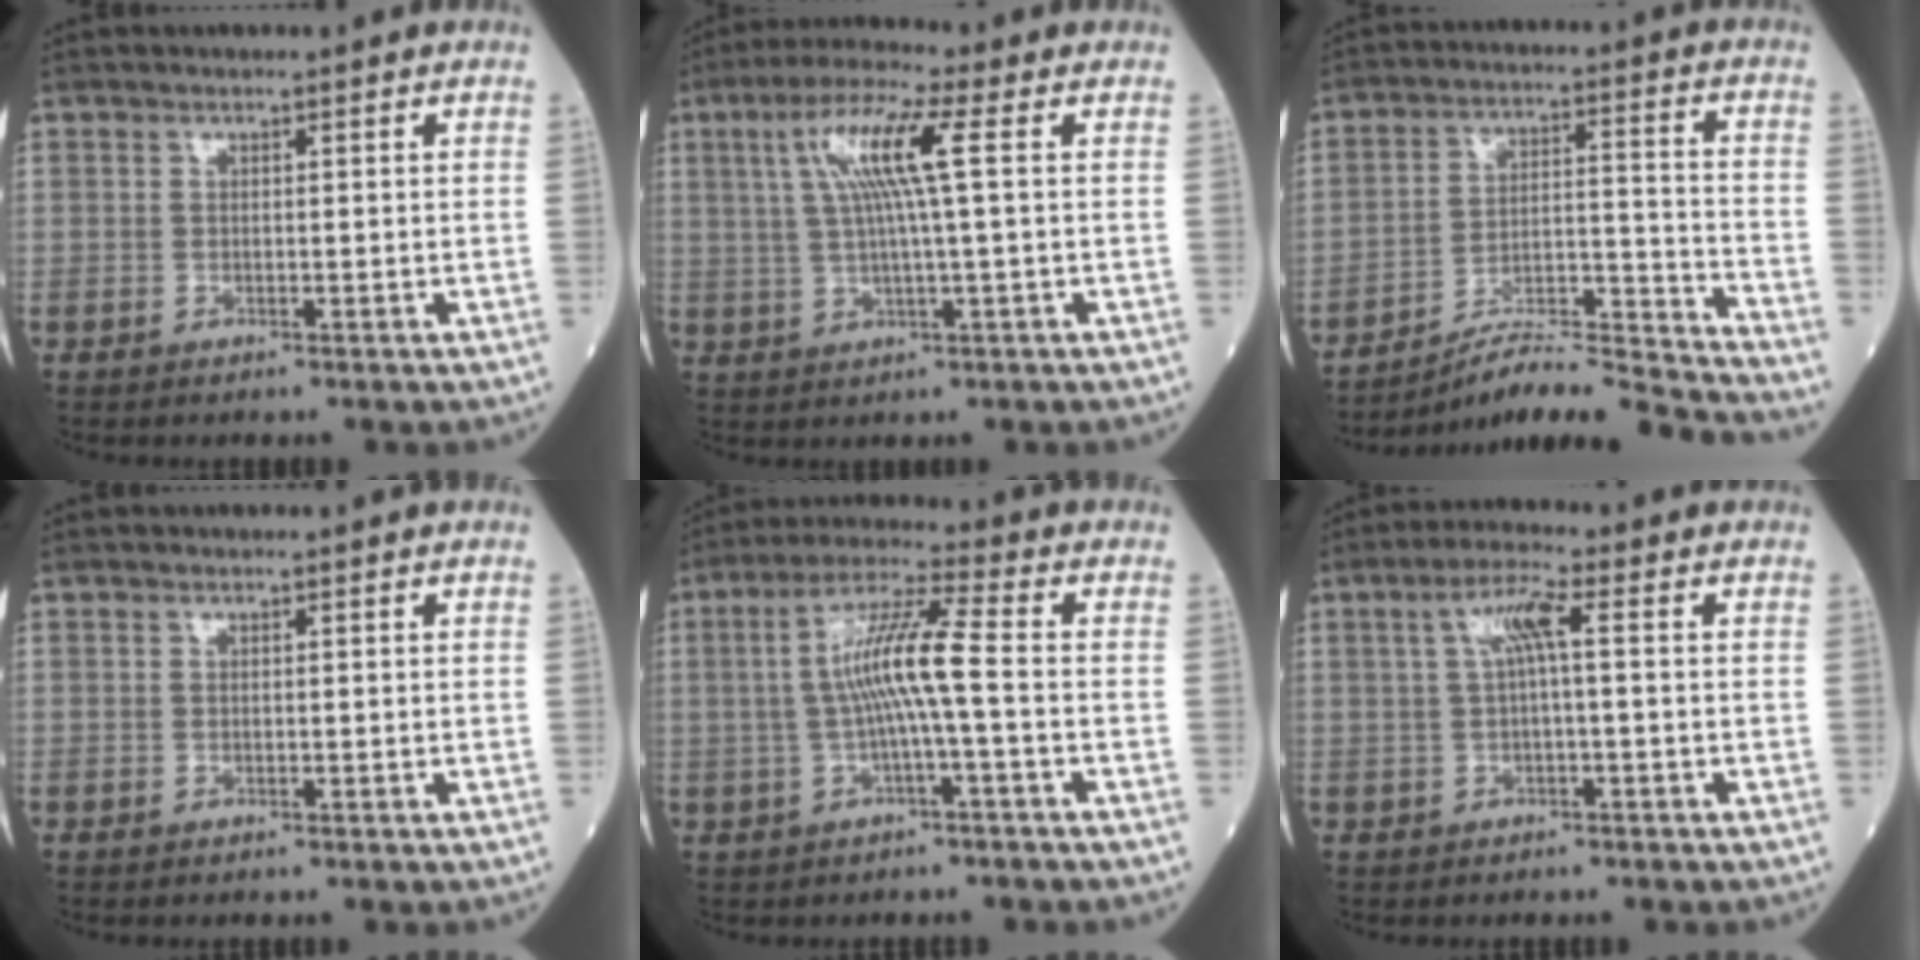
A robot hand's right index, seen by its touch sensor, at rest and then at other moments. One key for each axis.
{"total": 9.0, "fx": 2.4, "fy": -0.2, "fz": 8.6, "tx": -0.172, "ty": 0.016, "tz": 0.045}
{"total": 14.8, "fx": -14.2, "fy": -2.1, "fz": 3.9, "tx": -0.055, "ty": 0.024, "tz": -0.232}
{"total": 0.0}
{"total": 8.6, "fx": -0.5, "fy": -0.3, "fz": 8.5, "tx": -0.166, "ty": 0.016, "tz": -0.011}
{"total": 4.4, "fx": 0.7, "fy": 0.3, "fz": 4.4, "tx": -0.085, "ty": 0.017, "tz": 0.016}